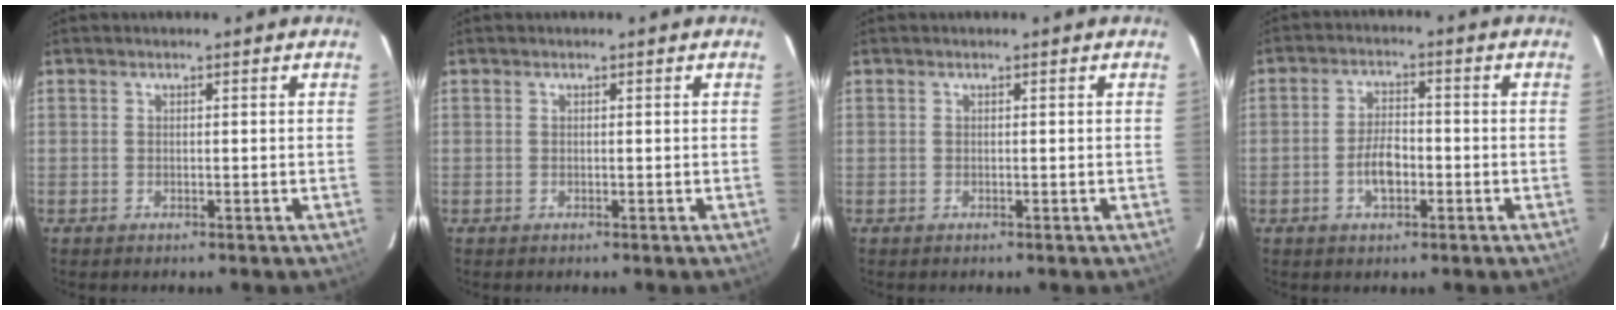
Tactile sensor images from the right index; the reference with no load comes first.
{"total": 0.0}
{"total": 0.0}
{"total": 5.2, "force": [-1.7, 2.7, 4.2], "torque": [-0.084, 0.006, -0.028]}